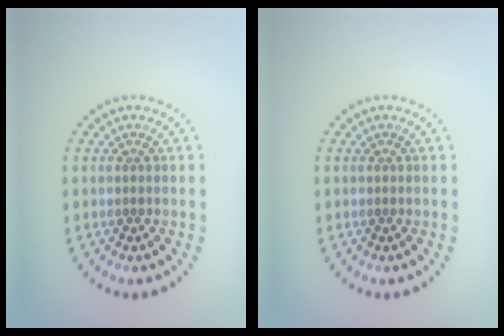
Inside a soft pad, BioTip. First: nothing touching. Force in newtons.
{"total": 0.0}